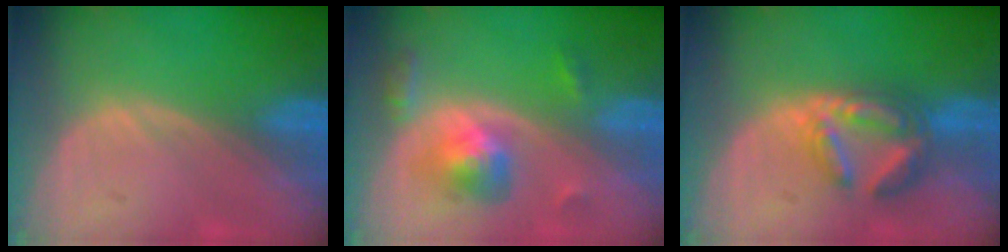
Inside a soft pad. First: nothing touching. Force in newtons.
{"total": 5.8, "press": 5.2, "slide": 2.5}
{"total": 6.9, "press": 6.0, "slide": 3.3}